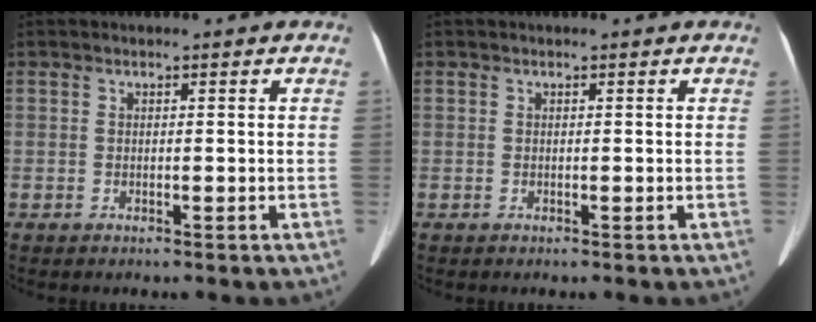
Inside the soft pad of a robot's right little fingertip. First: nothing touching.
{"total": 0.0}